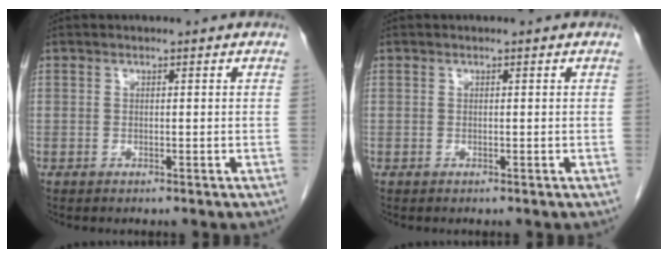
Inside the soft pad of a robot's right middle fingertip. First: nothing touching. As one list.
[{"total": 0.0}]